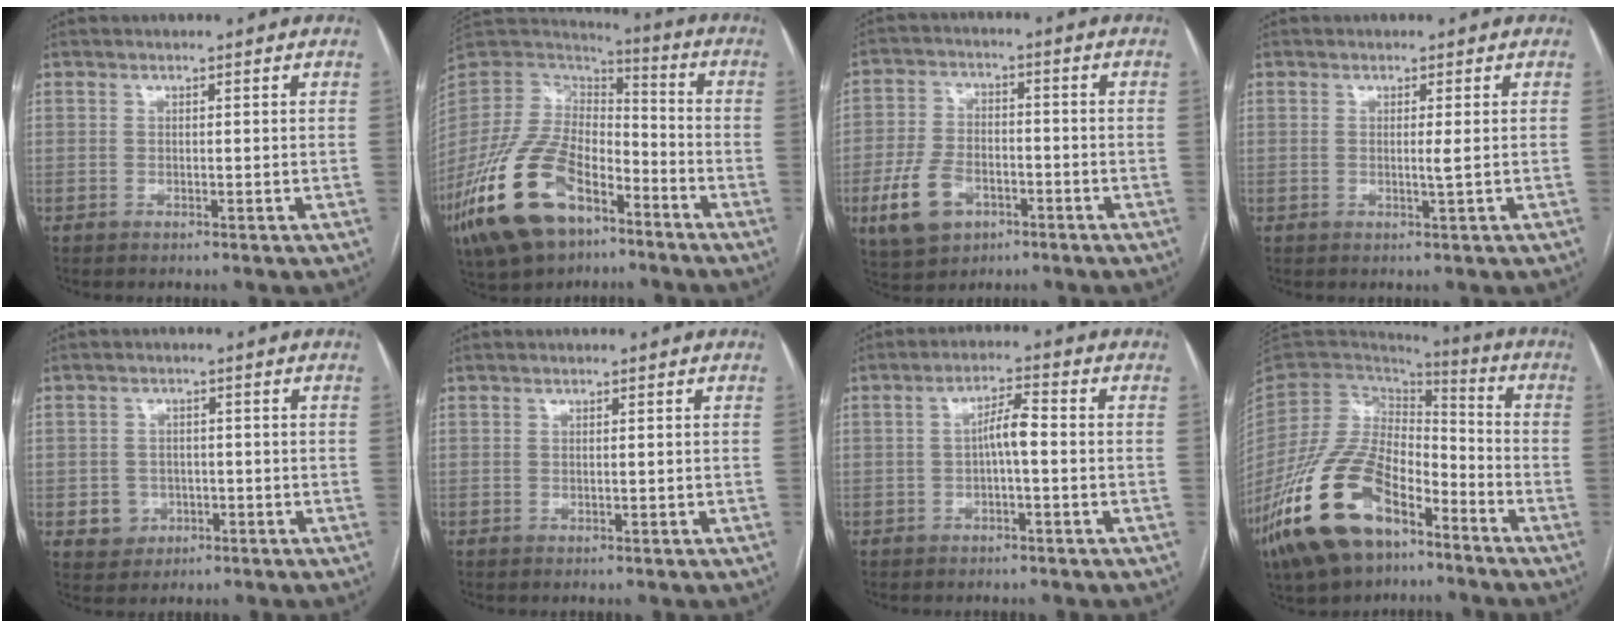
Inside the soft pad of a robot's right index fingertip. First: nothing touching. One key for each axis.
{"total": 20.4, "fx": -11.4, "fy": 10.1, "fz": 13.5, "tx": -0.297, "ty": -0.005, "tz": -0.210}
{"total": 9.4, "fx": -4.2, "fy": 6.0, "fz": 6.0, "tx": -0.135, "ty": 0.005, "tz": -0.070}
{"total": 1.2, "fx": -0.1, "fy": -0.3, "fz": 1.1, "tx": -0.021, "ty": -0.002, "tz": -0.003}
{"total": 4.0, "fx": -1.1, "fy": 3.9, "fz": 0.6, "tx": 0.002, "ty": 0.011, "tz": -0.010}
{"total": 0.0}
{"total": 4.0, "fx": -0.5, "fy": 0.7, "fz": 3.8, "tx": -0.065, "ty": 0.014, "tz": -0.007}
{"total": 20.0, "fx": -12.1, "fy": 9.1, "fz": 13.0, "tx": -0.268, "ty": 0.002, "tz": -0.221}